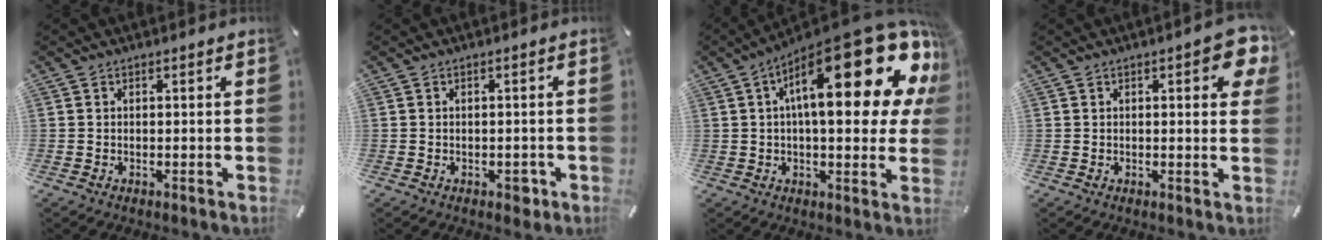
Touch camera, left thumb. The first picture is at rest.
{"total": 2.7, "force": [-1.0, 1.7, 1.9], "torque": [-0.023, 0.004, -0.019]}
{"total": 29.1, "force": [11.5, 10.4, 24.7], "torque": [-0.389, -0.082, 0.187]}
{"total": 6.8, "force": [2.8, 2.5, 5.7], "torque": [-0.065, -0.013, 0.040]}